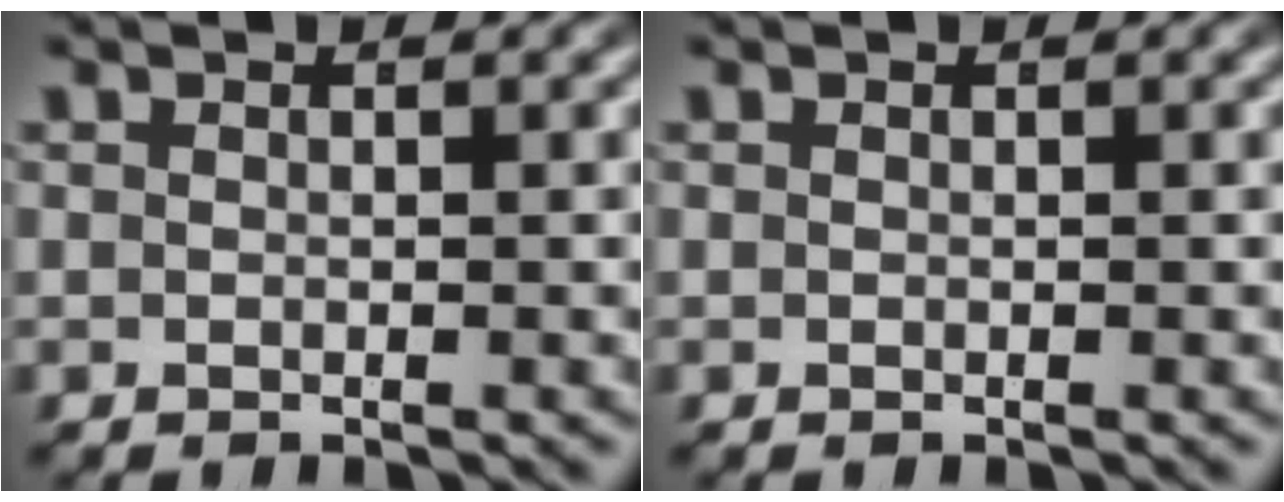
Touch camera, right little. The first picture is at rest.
{"total": 0.0}